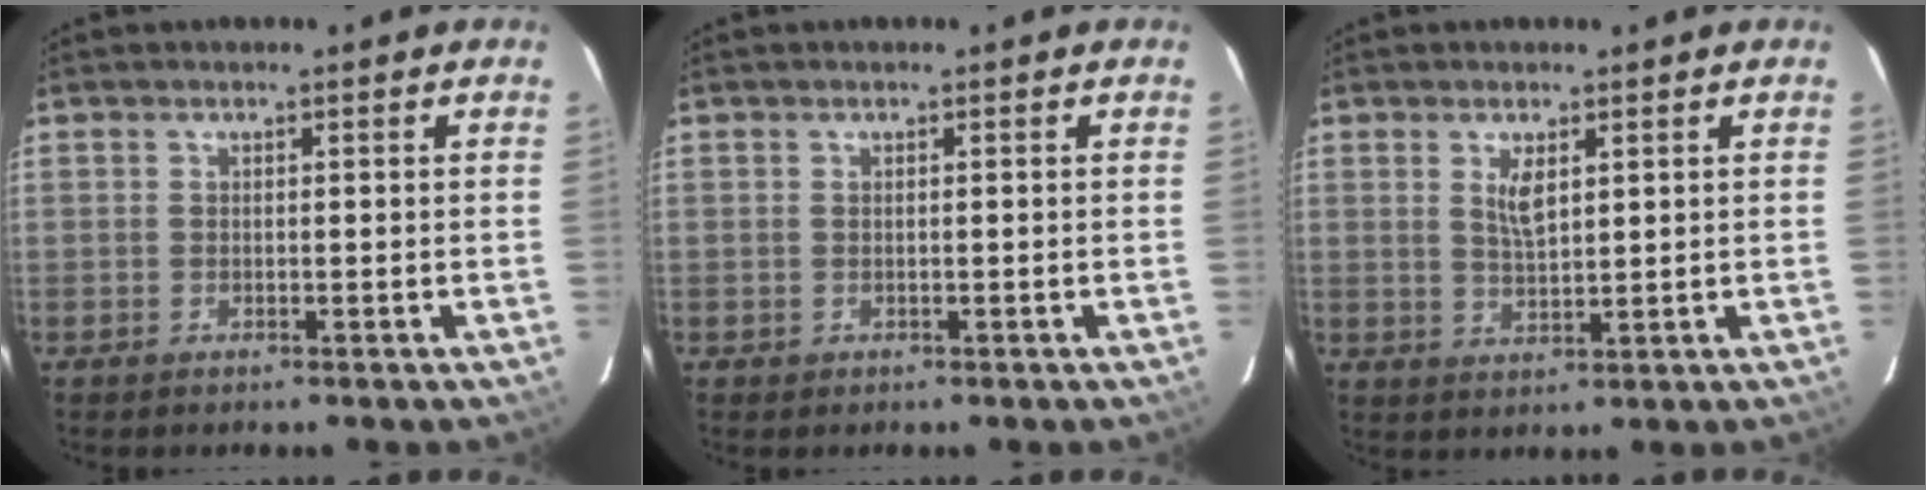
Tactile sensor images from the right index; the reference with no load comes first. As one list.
[{"total": 0.0}, {"total": 3.9, "force": [1.6, 1.5, 3.3], "torque": [-0.058, -0.002, 0.031]}]